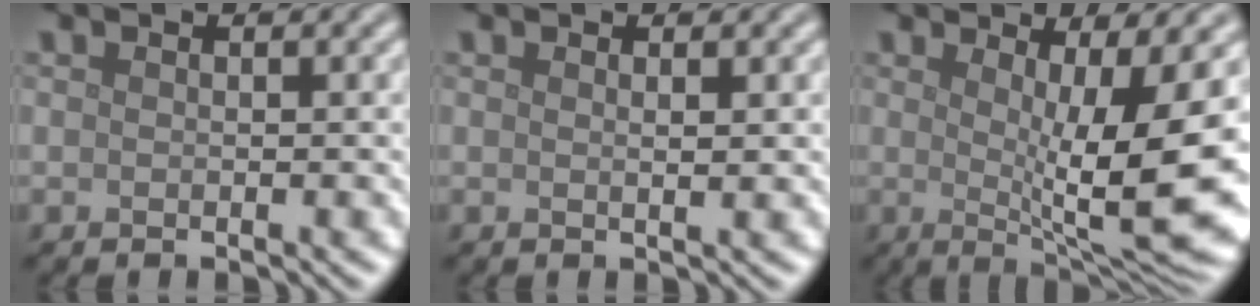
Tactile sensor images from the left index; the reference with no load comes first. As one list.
[{"total": 0.9, "force": [0.4, 0.2, 0.7], "torque": [-0.005, 0.001, 0.005]}, {"total": 10.7, "force": [0.2, 2.5, 10.4], "torque": [-0.156, -0.015, 0.009]}]